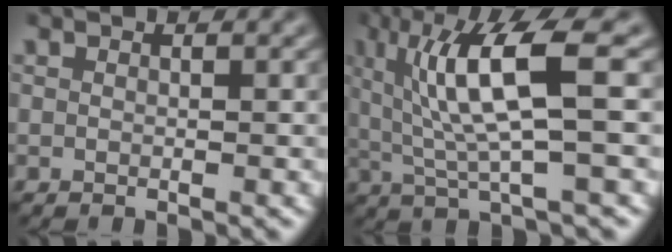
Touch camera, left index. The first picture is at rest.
{"total": 7.8, "force": [1.1, 1.4, 7.6], "torque": [-0.137, -0.004, 0.030]}